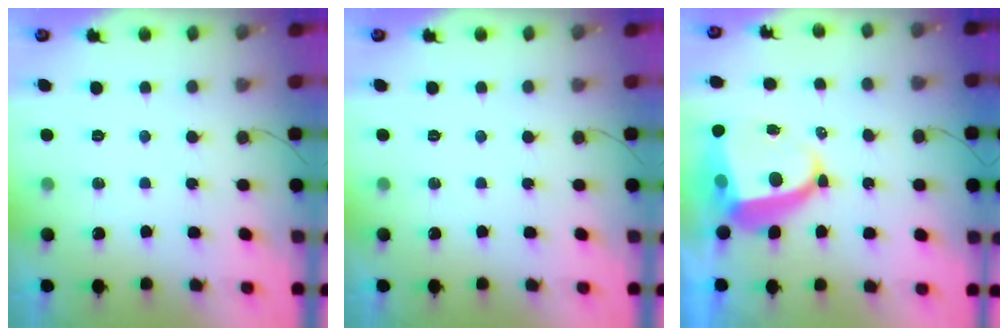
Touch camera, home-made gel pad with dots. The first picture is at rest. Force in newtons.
{"total": 0.0}
{"total": 8.6, "press": 8.5, "slide": 1.0}